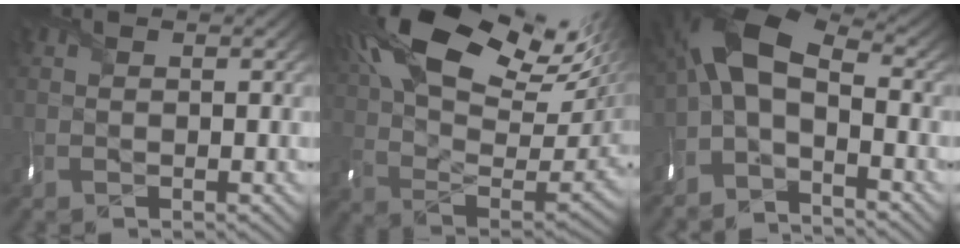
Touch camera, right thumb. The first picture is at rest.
{"total": 20.7, "force": [10.4, 9.4, 15.2], "torque": [-0.314, 0.051, 0.167]}
{"total": 9.7, "force": [-2.2, 4.5, 8.3], "torque": [-0.174, 0.022, -0.069]}